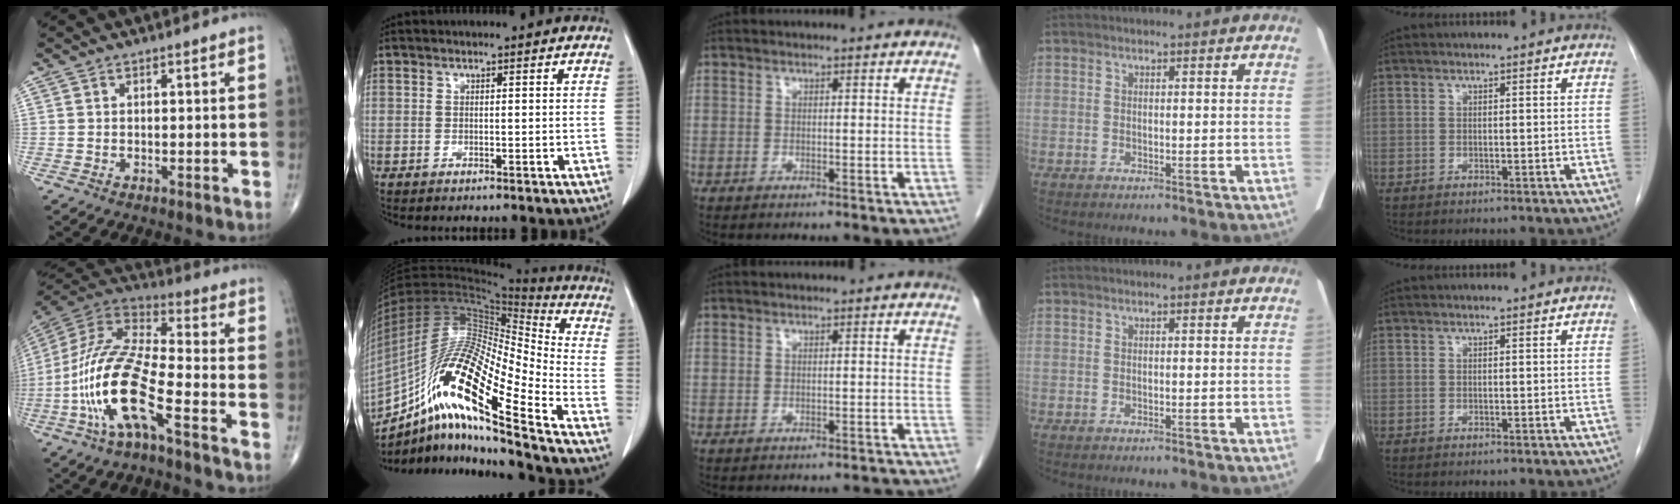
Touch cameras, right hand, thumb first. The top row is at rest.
{"thumb": {"total": 18.0, "force": [-7.2, 4.7, 15.8], "torque": [-0.345, 0.043, -0.143]}, "index": {"total": 22.4, "force": [-13.1, 2.5, 18.1], "torque": [-0.359, -0.007, -0.237]}, "middle": {"total": 1.2, "force": [-1.2, -0.1, 0.1], "torque": [0.001, -0.003, -0.013]}}